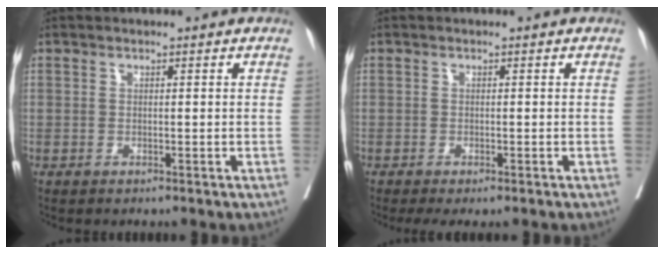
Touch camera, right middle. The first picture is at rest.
{"total": 2.7, "force": [-2.0, 0.9, 1.6], "torque": [-0.021, -0.009, -0.028]}